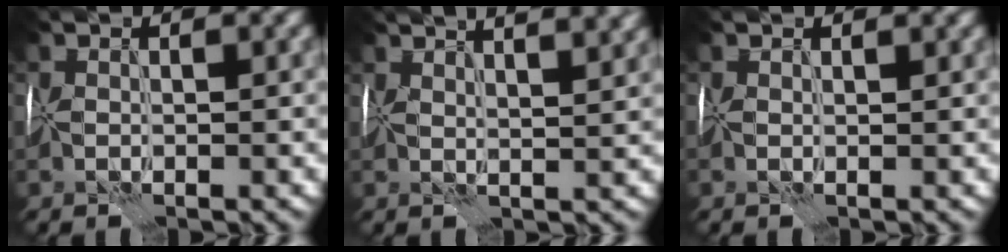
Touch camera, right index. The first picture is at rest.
{"total": 8.9, "force": [6.1, 2.9, 5.8], "torque": [-0.061, 0.047, 0.059]}
{"total": 0.8, "force": [0.7, 0.1, 0.4], "torque": [-0.009, 0.002, 0.010]}